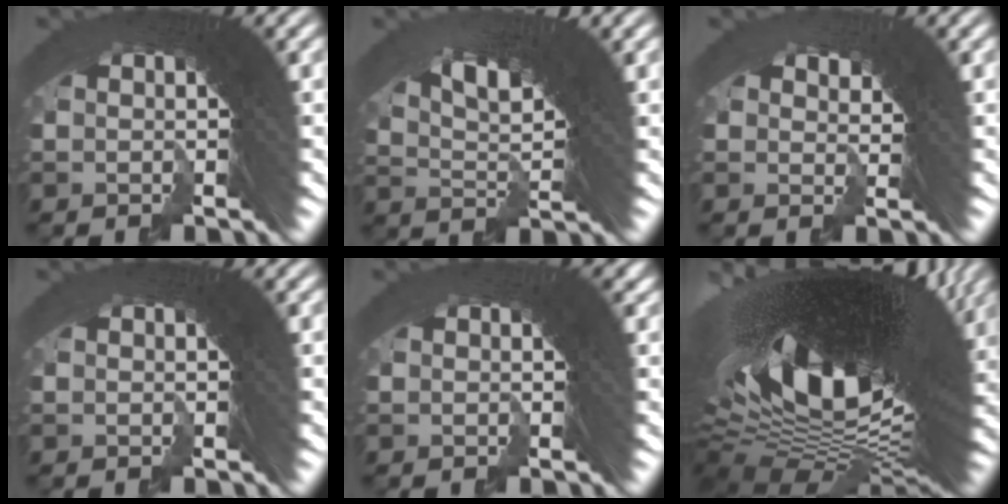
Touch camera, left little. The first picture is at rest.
{"total": 6.2, "force": [4.3, 0.5, 4.4], "torque": [-0.080, 0.007, 0.077]}
{"total": 0.8, "force": [-0.5, 0.2, -0.5], "torque": [0.011, -0.023, 0.004]}
{"total": 0.0}
{"total": 1.9, "force": [0.3, 1.1, 1.5], "torque": [-0.007, 0.005, -0.001]}
{"total": 27.7, "force": [1.8, 10.8, 25.5], "torque": [-0.398, -0.039, 0.053]}